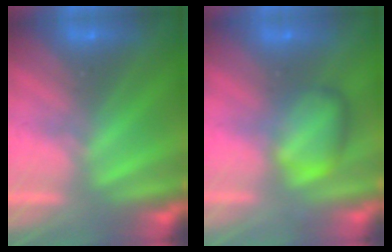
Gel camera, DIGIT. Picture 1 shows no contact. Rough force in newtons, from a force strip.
{"total": 2.4}